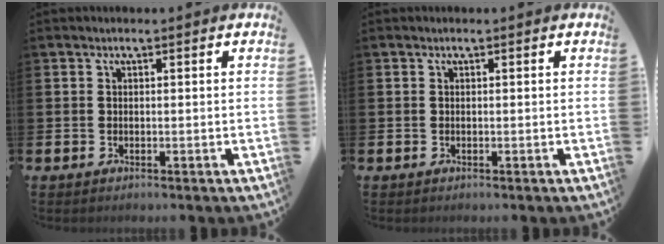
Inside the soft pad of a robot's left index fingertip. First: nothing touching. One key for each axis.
{"total": 0.0}